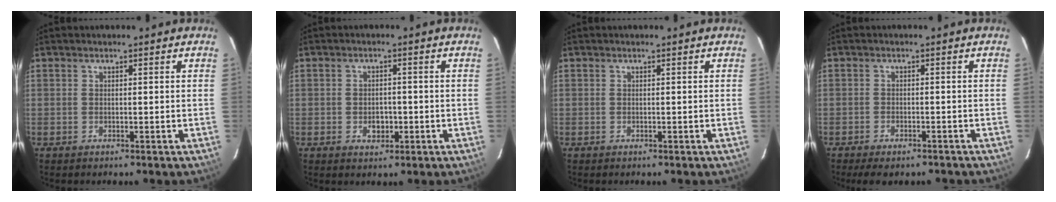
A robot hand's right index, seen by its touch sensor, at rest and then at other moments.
{"total": 3.2, "force": [-0.9, 2.5, 1.7], "torque": [-0.029, 0.002, -0.008]}
{"total": 0.0}
{"total": 6.0, "force": [-4.9, 2.0, 2.7], "torque": [-0.065, -0.014, -0.071]}